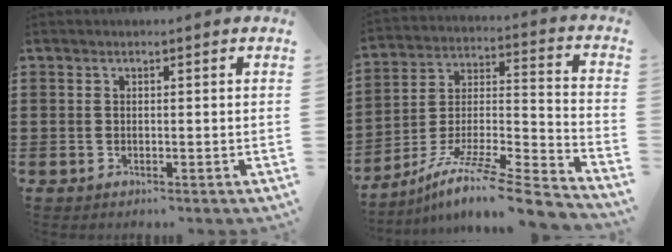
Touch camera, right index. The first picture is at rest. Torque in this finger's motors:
{"motor_torque": [0.52, 0.47, -0.31, 0.02]}